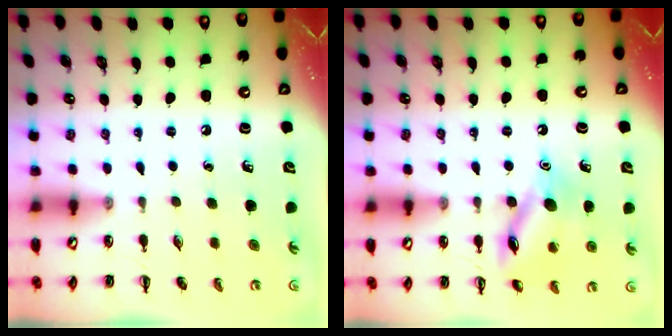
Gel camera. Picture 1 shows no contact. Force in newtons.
{"total": 13.1, "press": 13.1, "slide": 0.7}